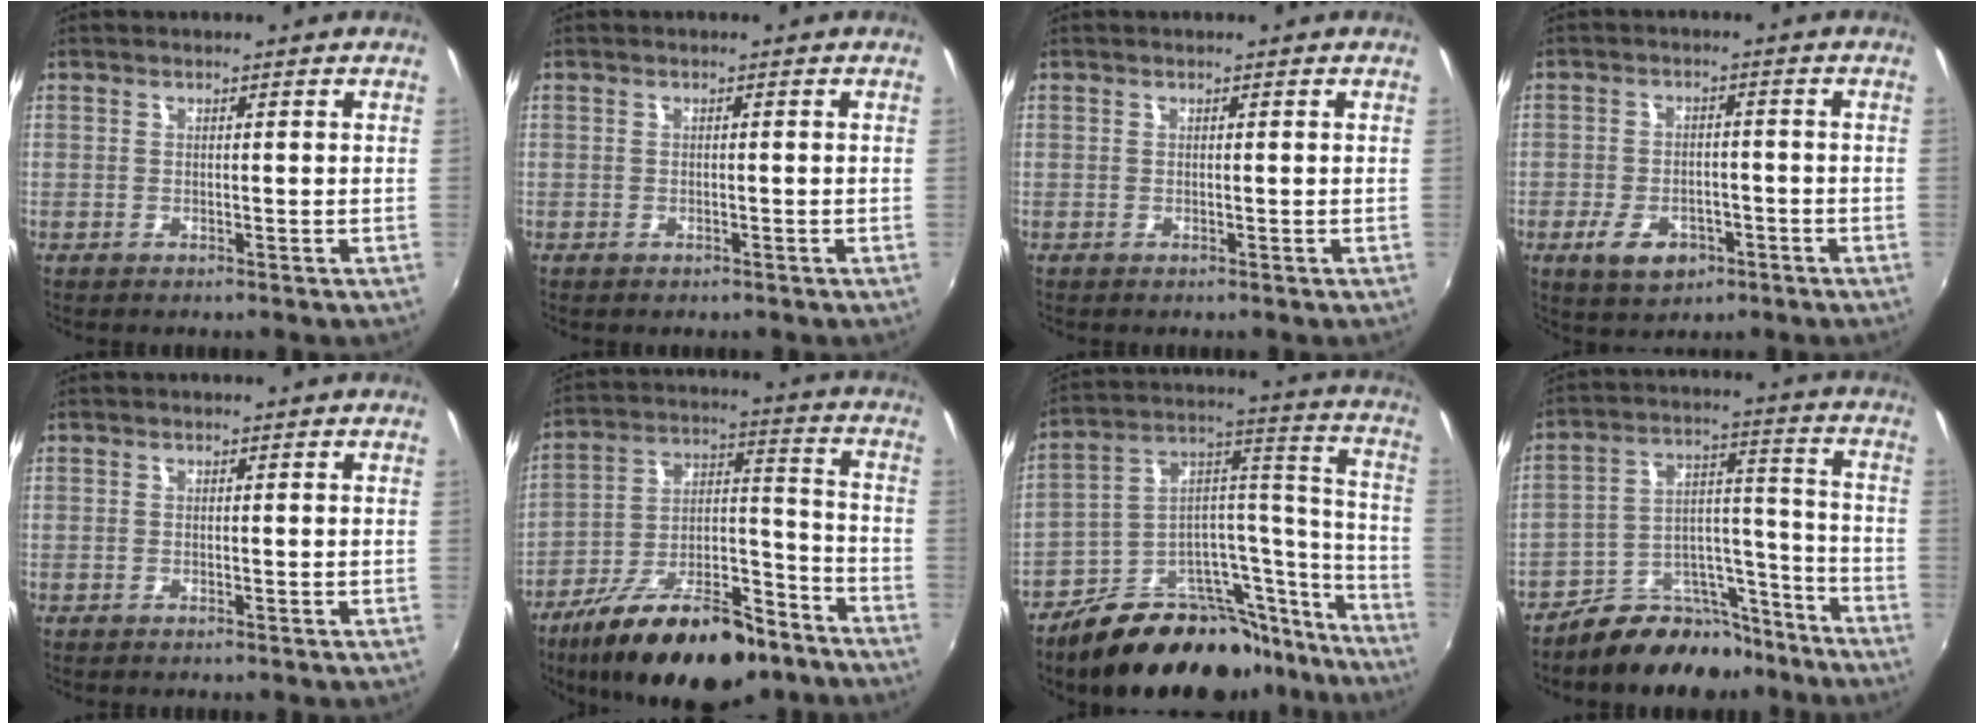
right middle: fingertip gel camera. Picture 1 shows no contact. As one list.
[{"total": 0.8, "force": [-0.5, 0.6, 0.1], "torque": [-0.004, -0.003, -0.008]}, {"total": 0.0}, {"total": 7.6, "force": [-3.9, 4.7, 4.5], "torque": [-0.108, -0.007, -0.061]}, {"total": 0.0}, {"total": 23.2, "force": [-16.0, 8.9, 14.3], "torque": [-0.244, -0.004, -0.244]}, {"total": 25.7, "force": [-20.3, 10.6, 11.6], "torque": [-0.140, 0.067, -0.298]}, {"total": 14.1, "force": [-11.9, 6.4, 4.0], "torque": [-0.058, 0.053, -0.173]}]